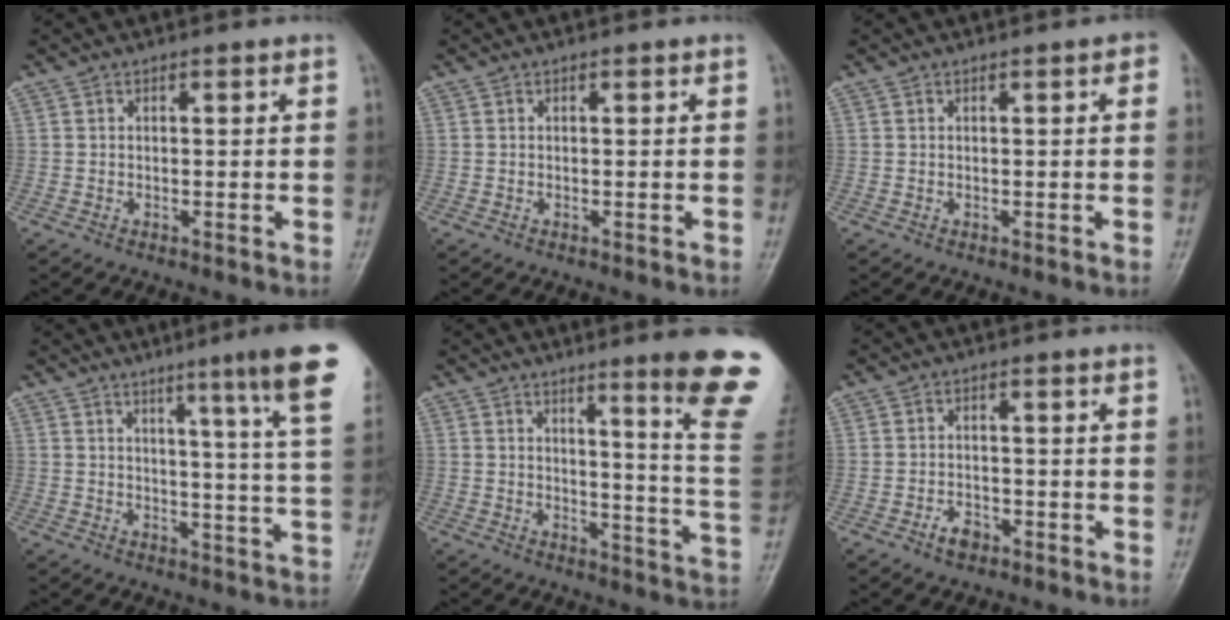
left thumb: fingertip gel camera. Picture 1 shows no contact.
{"total": 0.0}
{"total": 1.4, "force": [0.4, 0.5, 1.3], "torque": [-0.009, 0.003, 0.000]}
{"total": 14.2, "force": [8.2, 0.0, 11.6], "torque": [-0.147, -0.039, 0.093]}
{"total": 15.8, "force": [9.4, 0.4, 12.7], "torque": [-0.138, -0.067, 0.114]}
{"total": 3.1, "force": [-1.9, 2.0, 1.4], "torque": [-0.015, 0.012, -0.031]}